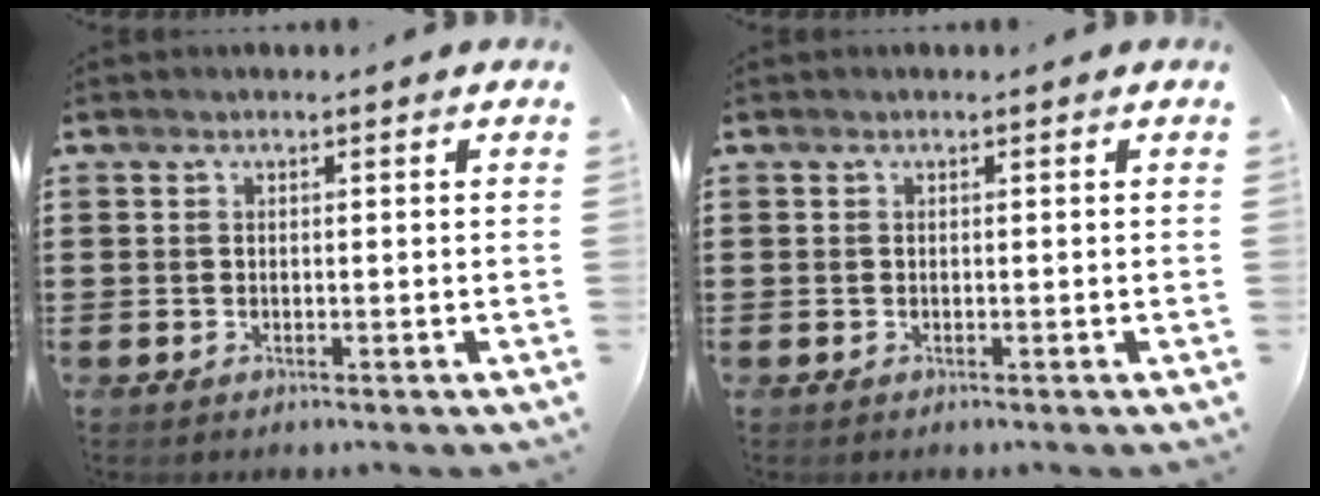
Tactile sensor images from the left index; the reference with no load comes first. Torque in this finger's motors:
{"motor_torque": [0.00, 0.00, 0.00, -0.01]}